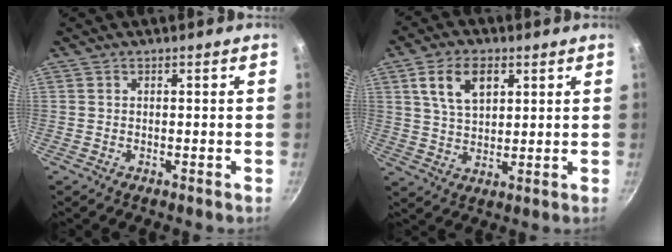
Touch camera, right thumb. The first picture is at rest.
{"total": 9.2, "force": [3.6, 5.5, 6.4], "torque": [-0.101, -0.008, 0.066]}